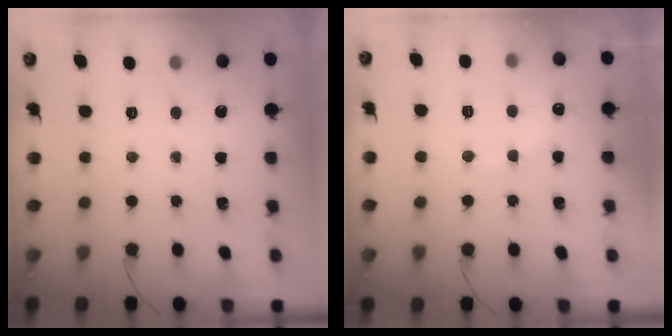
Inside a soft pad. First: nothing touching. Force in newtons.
{"total": 9.8, "press": 9.7, "slide": 1.4}